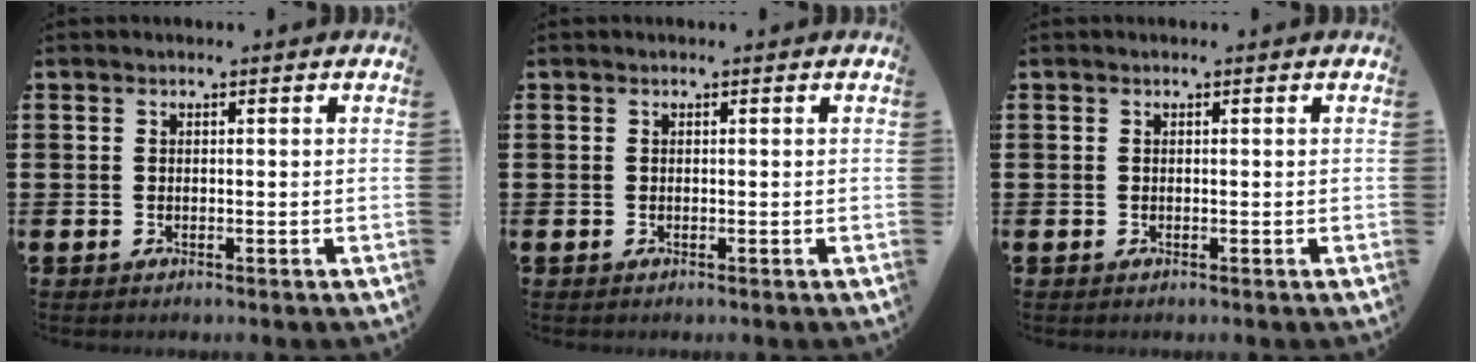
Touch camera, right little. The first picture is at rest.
{"total": 0.0}
{"total": 0.0}